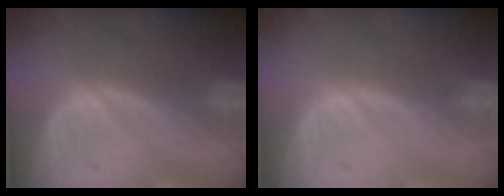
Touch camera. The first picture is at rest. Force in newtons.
{"total": 0.0}